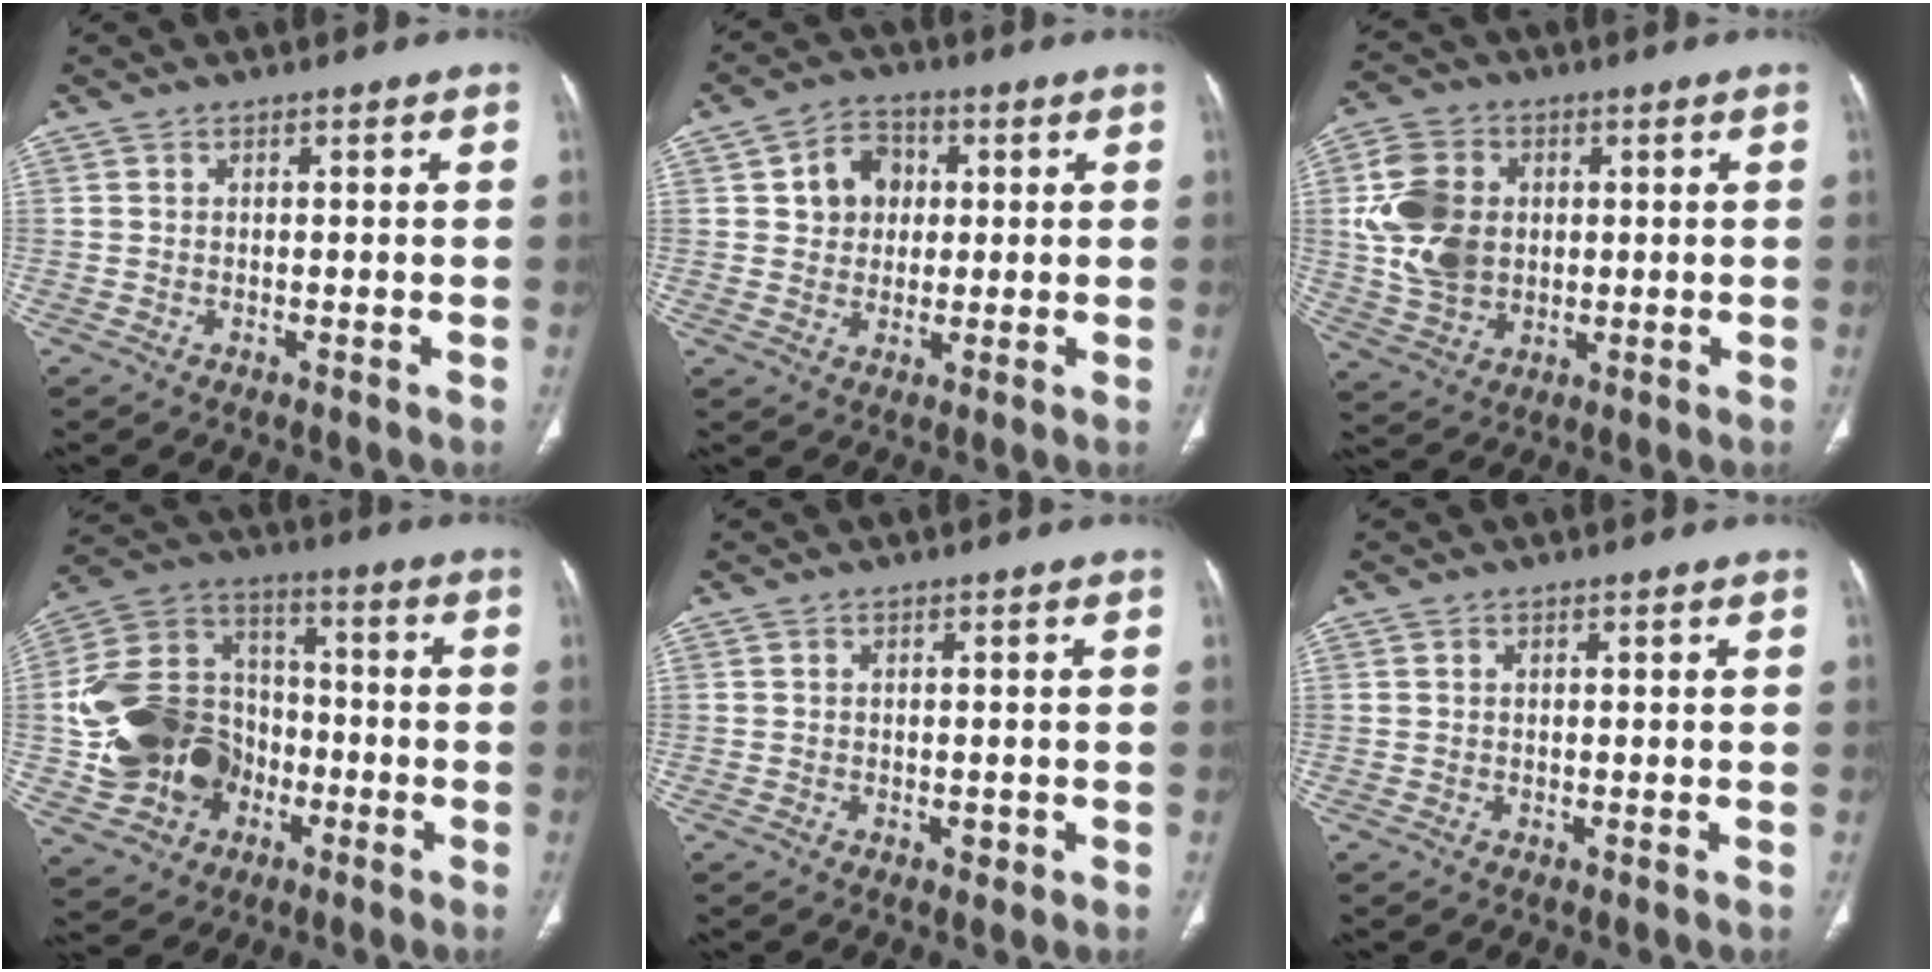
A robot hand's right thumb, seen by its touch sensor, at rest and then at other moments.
{"total": 7.5, "force": [1.6, 6.4, 3.7], "torque": [-0.026, 0.003, 0.023]}
{"total": 12.9, "force": [1.5, 10.0, 8.1], "torque": [-0.142, 0.000, 0.035]}
{"total": 20.0, "force": [-4.6, 16.3, 10.7], "torque": [-0.179, 0.044, -0.073]}
{"total": 1.0, "force": [-0.4, 0.6, 0.6], "torque": [-0.006, 0.000, -0.005]}
{"total": 0.0}